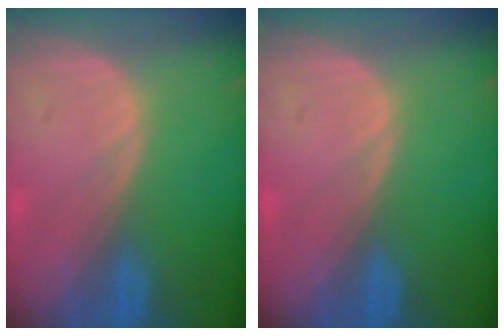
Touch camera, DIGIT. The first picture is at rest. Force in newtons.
{"total": 0.0}